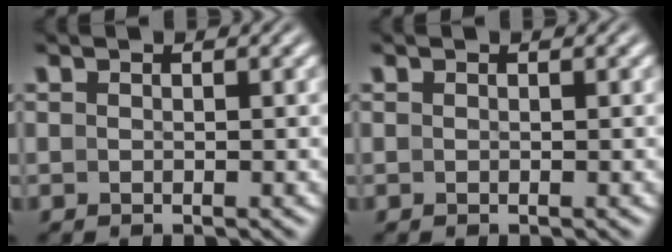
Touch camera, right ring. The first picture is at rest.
{"total": 0.0}